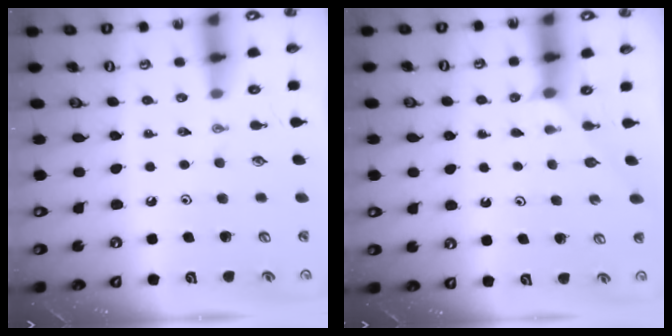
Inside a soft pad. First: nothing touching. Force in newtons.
{"total": 2.5, "press": 2.5, "slide": 0.3}